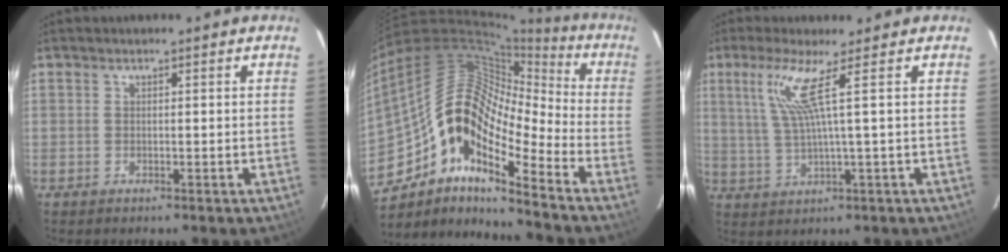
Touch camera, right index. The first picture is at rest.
{"total": 17.3, "force": [-8.9, 6.4, 13.4], "torque": [-0.215, -0.003, -0.183]}
{"total": 6.4, "force": [2.6, -1.3, 5.8], "torque": [-0.115, -0.004, 0.060]}